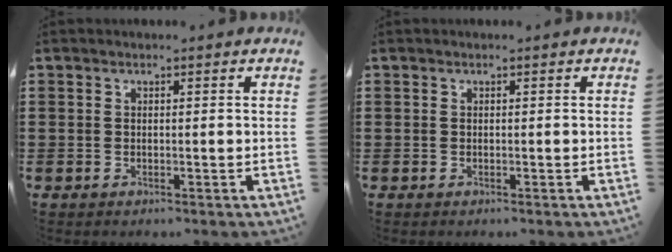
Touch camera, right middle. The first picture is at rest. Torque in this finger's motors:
{"motor_torque": [0.00, 0.00, 0.00, 0.00]}